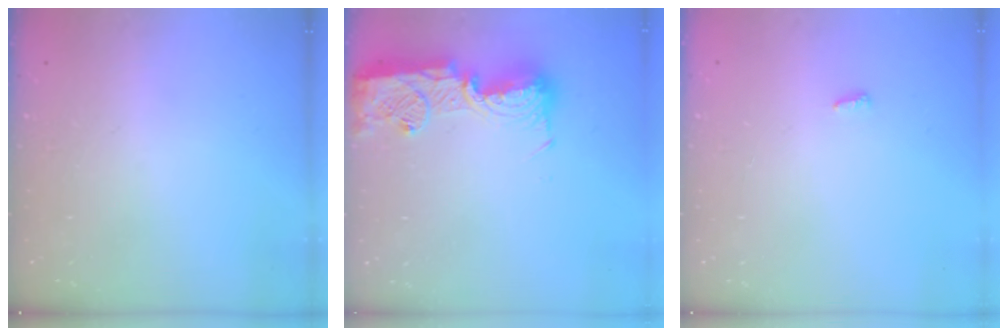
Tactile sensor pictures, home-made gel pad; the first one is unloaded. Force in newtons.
{"total": 15.2, "press": 15.1, "slide": 1.2}
{"total": 2.8, "press": 2.8, "slide": 0.5}